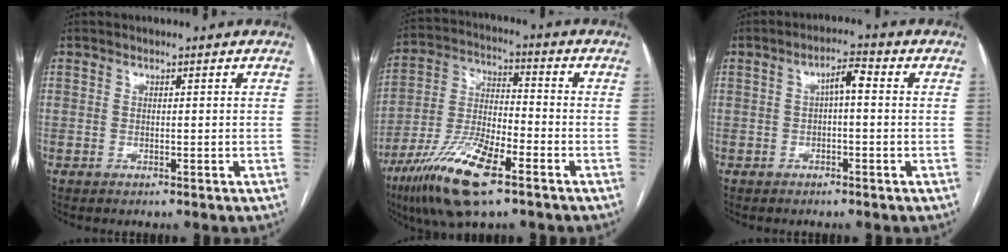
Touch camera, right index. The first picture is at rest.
{"total": 14.8, "force": [-8.8, 3.7, 11.3], "torque": [-0.232, -0.016, -0.160]}
{"total": 3.3, "force": [0.0, 0.9, 3.2], "torque": [-0.053, 0.016, 0.000]}